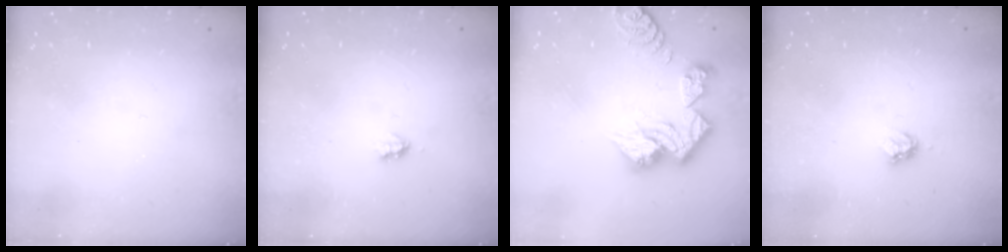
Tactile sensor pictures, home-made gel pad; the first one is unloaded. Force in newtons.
{"total": 1.9, "press": 1.8, "slide": 0.4}
{"total": 15.7, "press": 15.6, "slide": 1.7}
{"total": 3.5, "press": 3.4, "slide": 0.3}